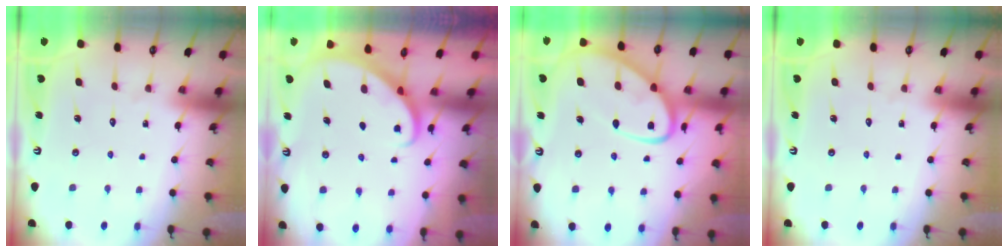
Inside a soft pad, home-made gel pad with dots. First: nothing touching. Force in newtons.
{"total": 2.8, "press": 2.8, "slide": 0.2}
{"total": 12.6, "press": 12.6, "slide": 1.1}
{"total": 0.0}